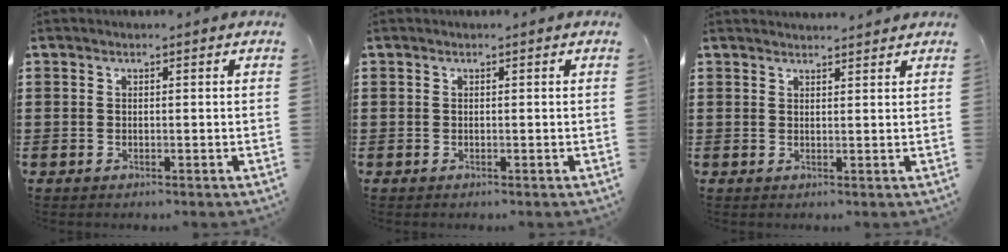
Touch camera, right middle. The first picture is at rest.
{"total": 0.0}
{"total": 1.7, "force": [1.7, -0.2, -0.1], "torque": [-0.002, 0.000, 0.034]}